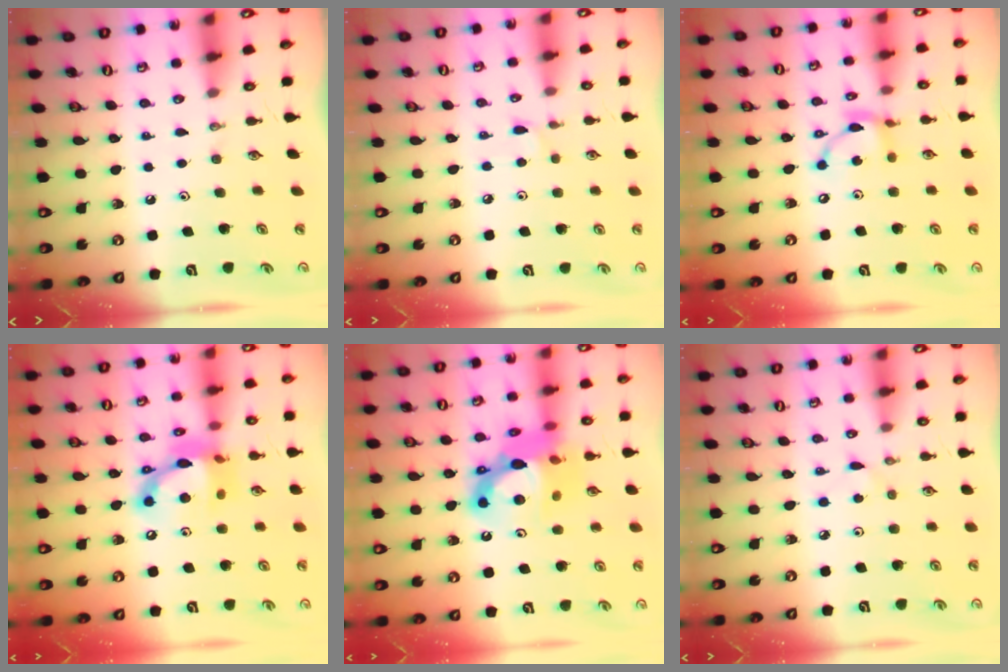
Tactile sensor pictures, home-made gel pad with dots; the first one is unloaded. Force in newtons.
{"total": 1.9, "press": 1.9, "slide": 0.2}
{"total": 11.1, "press": 11.1, "slide": 0.6}
{"total": 15.5, "press": 15.5, "slide": 1.5}
{"total": 16.7, "press": 16.6, "slide": 1.9}
{"total": 2.9, "press": 2.9, "slide": 0.4}